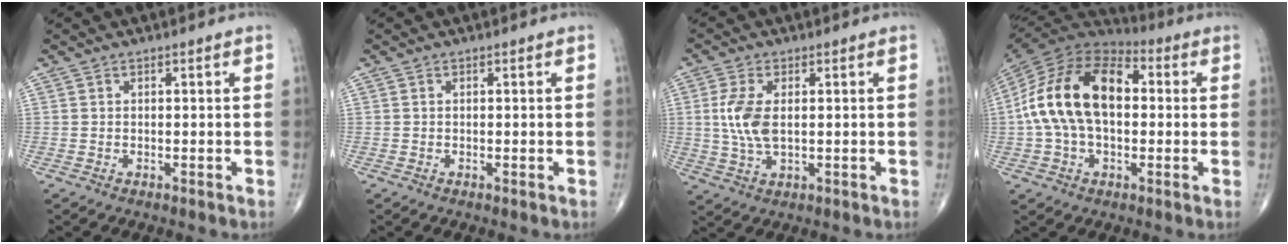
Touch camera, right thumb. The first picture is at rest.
{"total": 0.0}
{"total": 7.1, "force": [0.7, 3.5, 6.1], "torque": [-0.142, -0.004, 0.016]}
{"total": 19.9, "force": [1.3, 12.0, 15.8], "torque": [-0.298, 0.035, 0.016]}